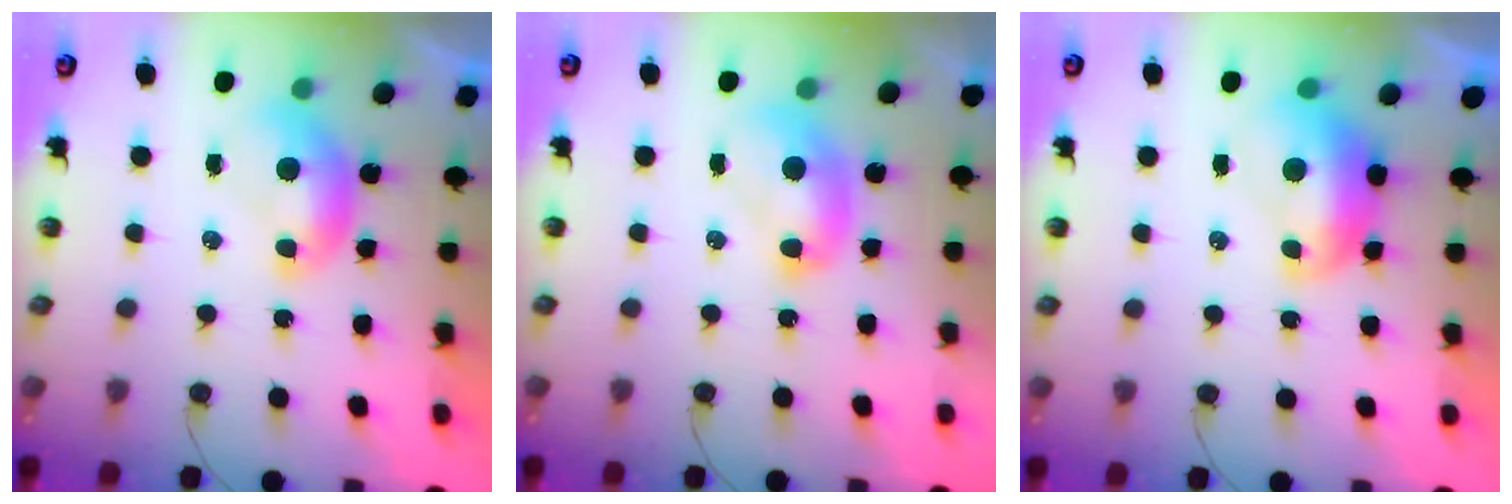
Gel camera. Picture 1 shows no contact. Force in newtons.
{"total": 2.1, "press": 2.1, "slide": 0.2}
{"total": 2.8, "press": 2.7, "slide": 0.9}